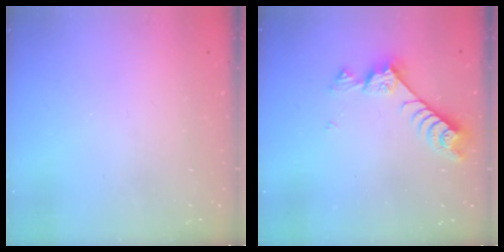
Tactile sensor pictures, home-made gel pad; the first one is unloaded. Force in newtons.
{"total": 8.5, "press": 8.4, "slide": 1.4}